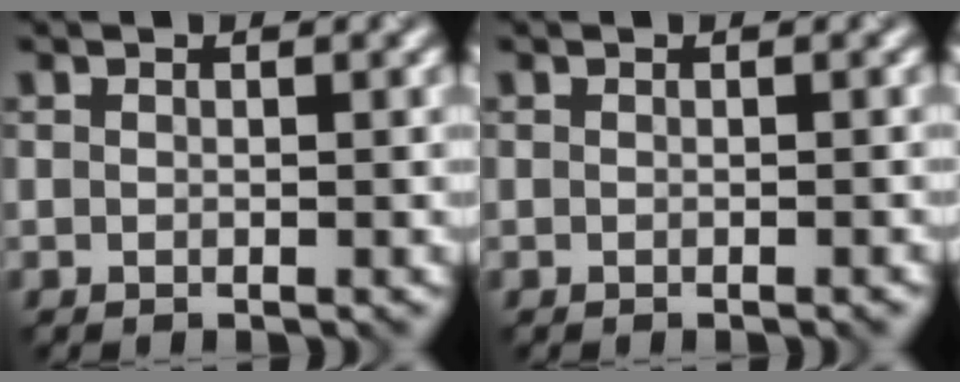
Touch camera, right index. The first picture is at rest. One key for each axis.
{"total": 0.5, "fx": -0.3, "fy": 0.2, "fz": 0.4, "tx": -0.002, "ty": -0.001, "tz": -0.006}